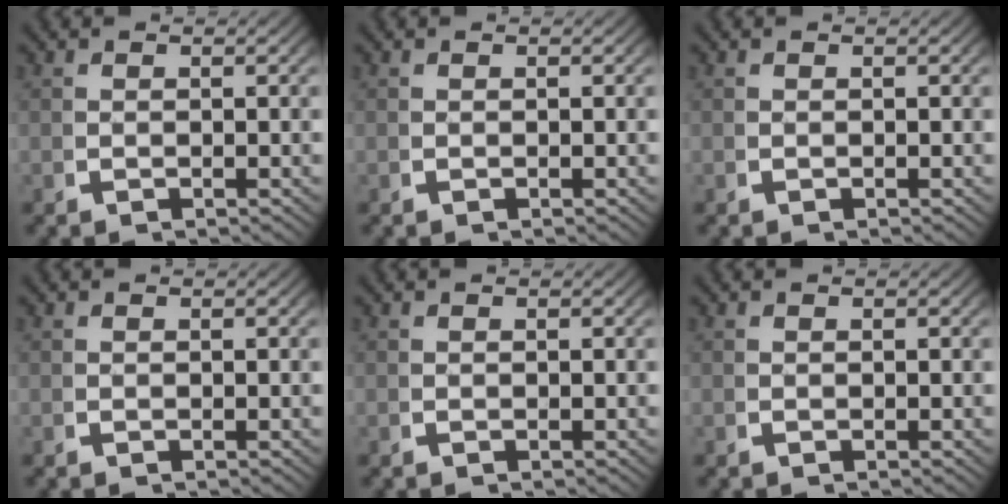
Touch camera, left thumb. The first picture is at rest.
{"total": 0.0}
{"total": 0.0}
{"total": 0.0}
{"total": 0.0}
{"total": 0.0}